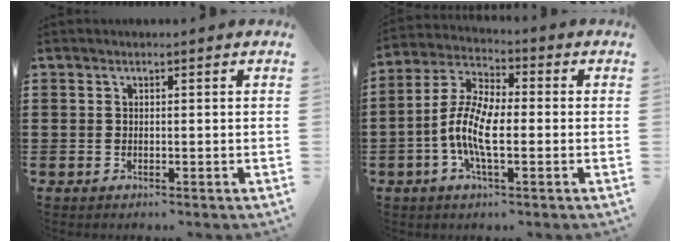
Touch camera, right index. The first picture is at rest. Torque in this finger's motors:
{"motor_torque": [2.14, 0.00, 0.39, 0.20]}